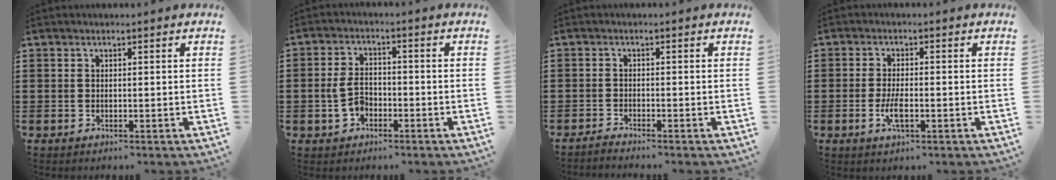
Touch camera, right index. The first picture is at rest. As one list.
[{"total": 4.8, "force": [-1.5, 3.0, 3.5], "torque": [-0.092, -0.002, -0.035]}, {"total": 1.2, "force": [-1.2, -0.1, -0.1], "torque": [-0.002, 0.003, -0.026]}, {"total": 3.6, "force": [-1.1, 1.1, 3.3], "torque": [-0.070, -0.004, -0.023]}]